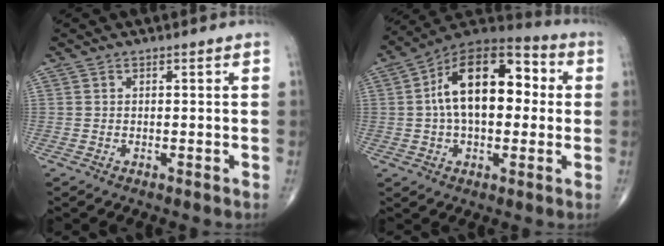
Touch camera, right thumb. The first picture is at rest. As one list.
[{"total": 18.9, "force": [2.1, 10.7, 15.4], "torque": [-0.228, 0.038, 0.023]}]